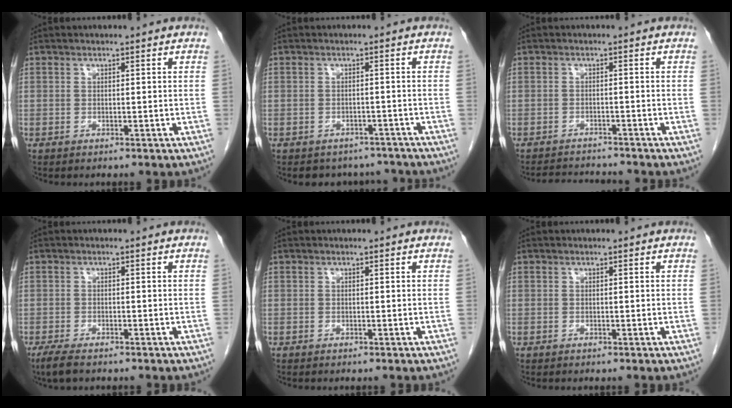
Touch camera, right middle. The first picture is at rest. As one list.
[{"total": 6.0, "force": [-5.4, 2.8, 0.1], "torque": [0.006, 0.012, -0.060]}, {"total": 4.7, "force": [-4.6, 0.1, 0.5], "torque": [-0.009, -0.009, -0.074]}, {"total": 3.3, "force": [-2.4, 0.9, 2.1], "torque": [-0.046, -0.010, -0.038]}, {"total": 0.0}, {"total": 0.0}]